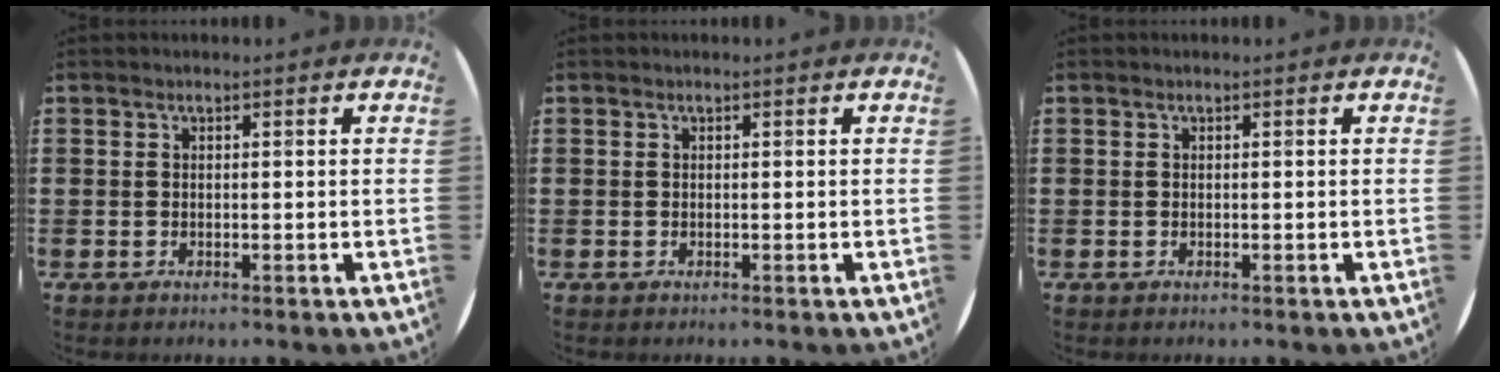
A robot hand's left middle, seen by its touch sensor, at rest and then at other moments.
{"total": 0.0}
{"total": 0.0}